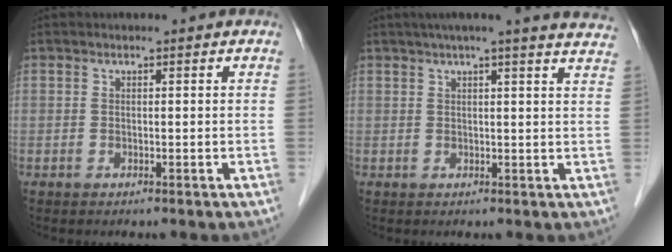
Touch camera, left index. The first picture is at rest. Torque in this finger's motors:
{"motor_torque": [0.50, -0.79, 0.22, 0.04]}